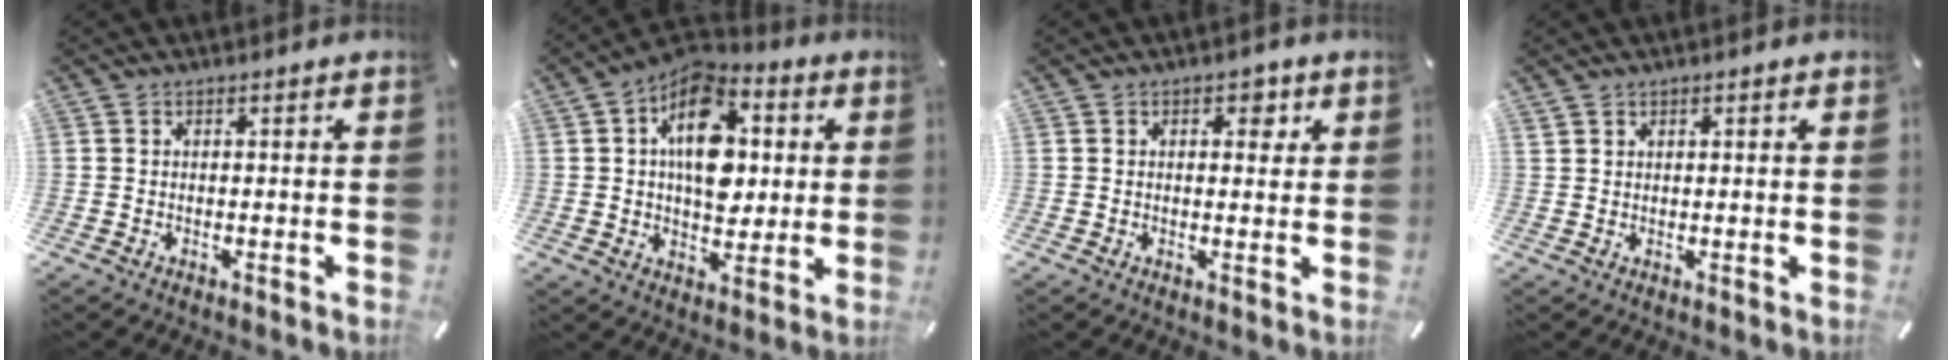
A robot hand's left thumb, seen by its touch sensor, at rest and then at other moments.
{"total": 16.5, "force": [2.4, 11.4, 11.7], "torque": [-0.178, -0.011, 0.043]}
{"total": 3.1, "force": [1.1, 2.1, 2.0], "torque": [-0.012, -0.005, 0.010]}
{"total": 1.0, "force": [0.9, 0.5, 0.1], "torque": [-0.003, -0.002, 0.018]}